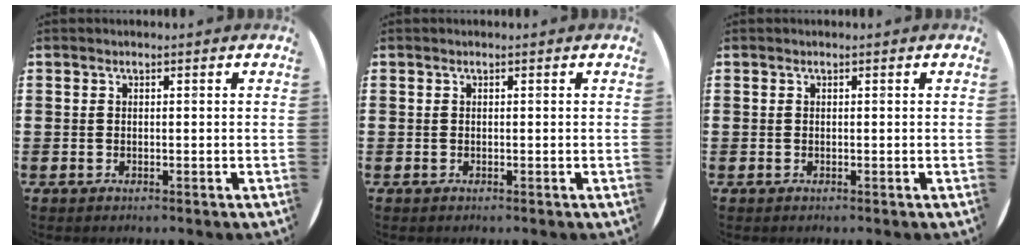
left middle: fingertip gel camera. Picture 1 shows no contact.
{"total": 0.0}
{"total": 0.0}